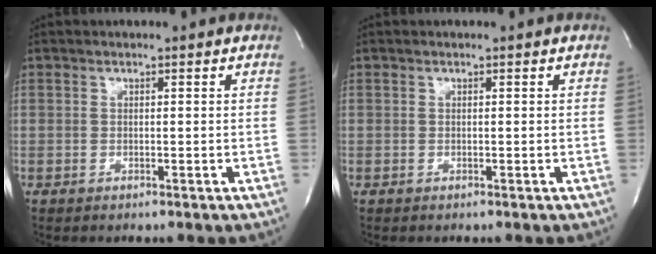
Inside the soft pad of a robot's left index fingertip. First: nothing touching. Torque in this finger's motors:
{"motor_torque": [0.00, 0.00, 0.00, 0.00]}